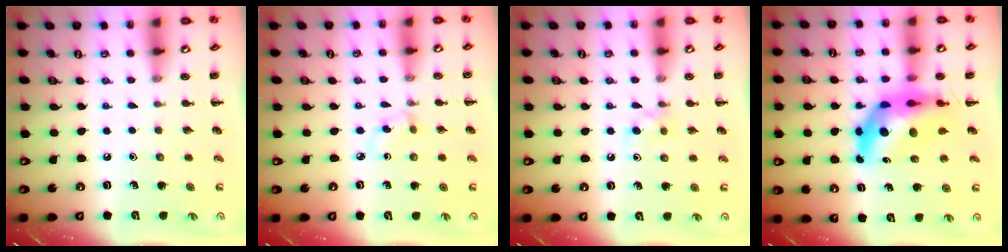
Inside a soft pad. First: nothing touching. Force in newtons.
{"total": 2.9, "press": 2.6, "slide": 1.2}
{"total": 4.4, "press": 3.9, "slide": 2.0}
{"total": 11.2, "press": 10.6, "slide": 3.6}